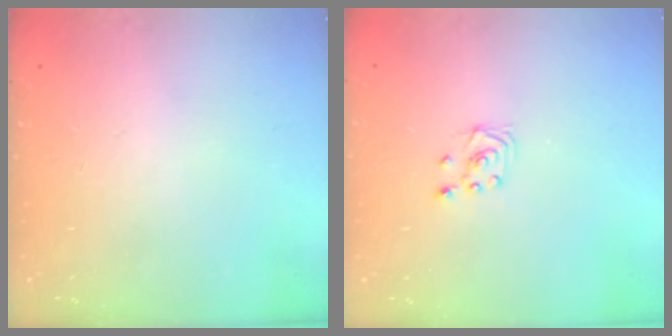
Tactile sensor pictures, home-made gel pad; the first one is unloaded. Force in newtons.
{"total": 2.3, "press": 2.2, "slide": 0.6}